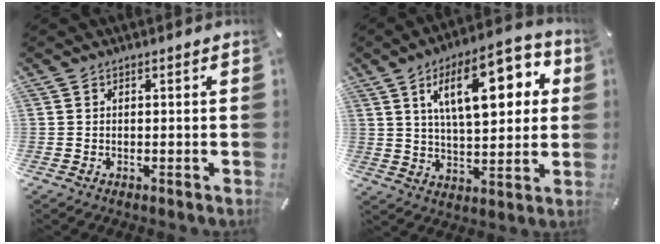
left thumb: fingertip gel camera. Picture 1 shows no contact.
{"total": 18.9, "force": [7.4, 8.4, 15.2], "torque": [-0.234, -0.007, 0.116]}